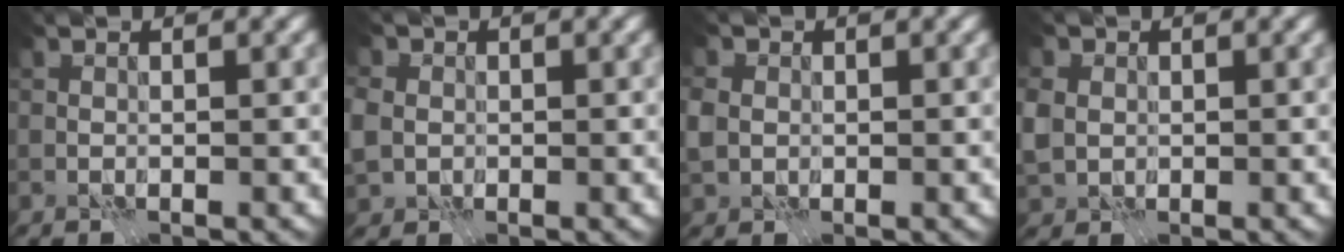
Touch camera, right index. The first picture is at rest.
{"total": 3.4, "force": [-0.1, 3.1, 1.5], "torque": [-0.054, 0.003, 0.000]}
{"total": 2.4, "force": [0.2, 2.1, 1.1], "torque": [-0.034, 0.005, 0.000]}
{"total": 3.0, "force": [0.3, 2.7, 1.4], "torque": [-0.047, 0.003, 0.006]}